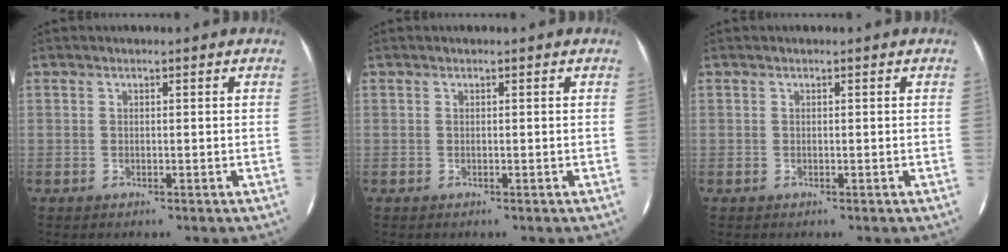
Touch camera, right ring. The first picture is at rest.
{"total": 0.0}
{"total": 0.0}